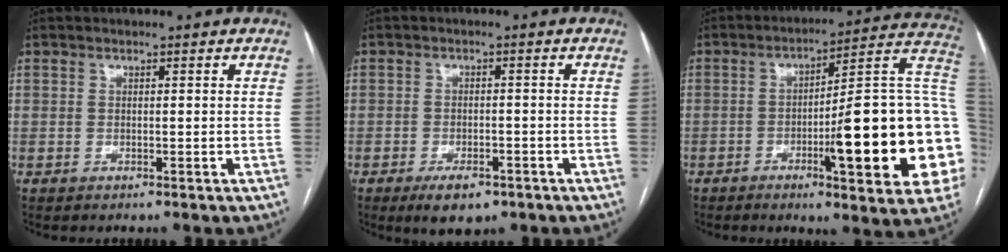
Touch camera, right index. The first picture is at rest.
{"total": 5.1, "force": [-3.2, 2.3, 3.2], "torque": [-0.053, -0.002, -0.044]}
{"total": 23.6, "force": [-4.1, 2.8, 23.1], "torque": [-0.240, 0.015, -0.056]}